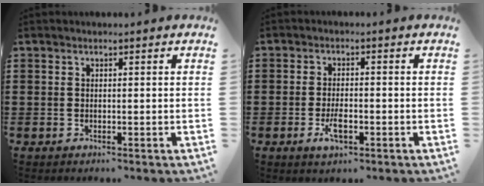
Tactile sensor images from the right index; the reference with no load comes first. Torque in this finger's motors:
{"motor_torque": [1.08, 1.06, 0.11, 0.10]}